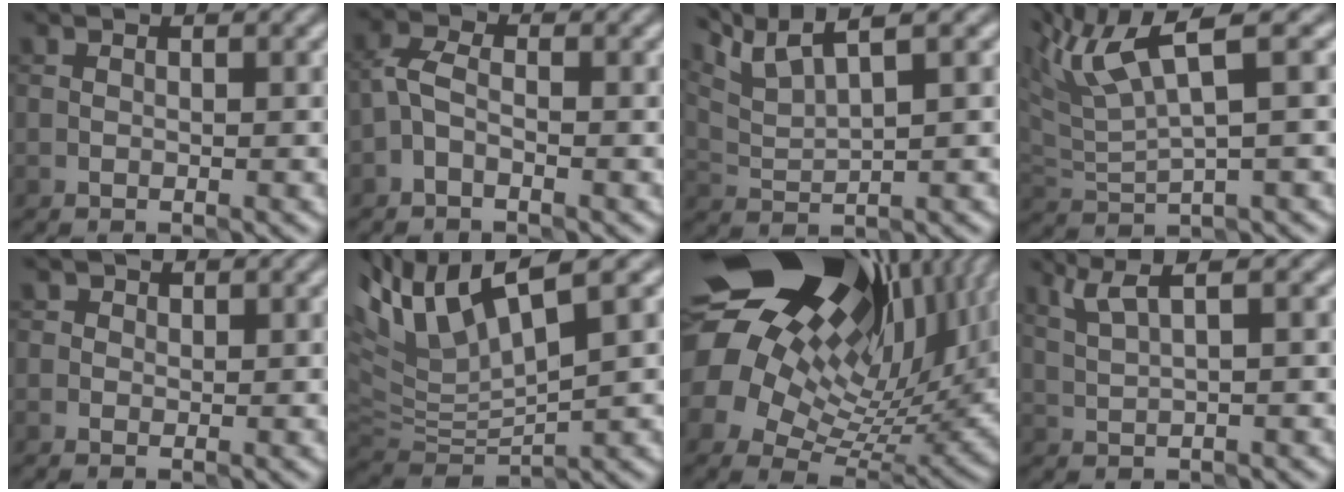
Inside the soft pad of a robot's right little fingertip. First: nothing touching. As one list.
[{"total": 2.2, "force": [-0.9, 1.1, 1.6], "torque": [-0.037, 0.010, -0.025]}, {"total": 5.0, "force": [3.9, 0.6, 3.0], "torque": [-0.069, 0.016, 0.077]}, {"total": 6.4, "force": [3.7, 0.9, 5.1], "torque": [-0.110, 0.018, 0.073]}, {"total": 1.4, "force": [0.6, 1.1, 0.5], "torque": [-0.001, 0.004, 0.000]}, {"total": 7.4, "force": [4.6, 1.7, 5.6], "torque": [-0.124, 0.013, 0.087]}, {"total": 21.6, "force": [9.7, 13.3, 14.0], "torque": [-0.282, 0.045, 0.180]}, {"total": 2.7, "force": [1.7, 0.2, 2.1], "torque": [-0.043, 0.007, 0.042]}]